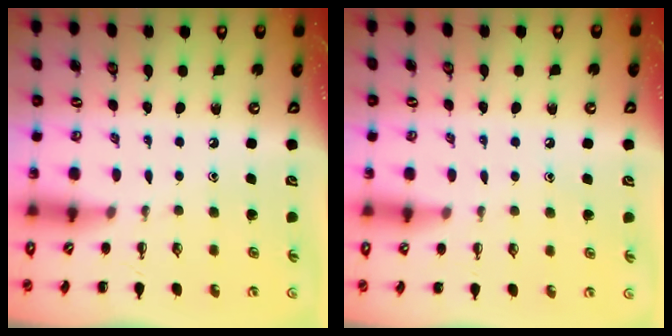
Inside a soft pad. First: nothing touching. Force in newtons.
{"total": 7.0, "press": 6.6, "slide": 2.3}